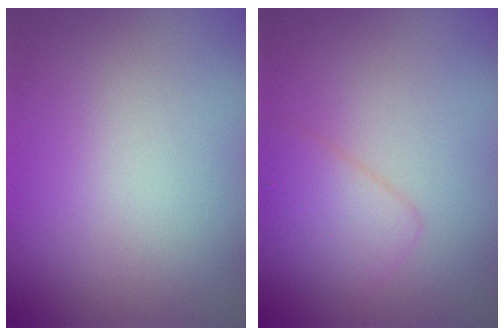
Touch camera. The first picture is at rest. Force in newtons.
{"total": 2.8, "press": 2.8, "slide": 0.1}